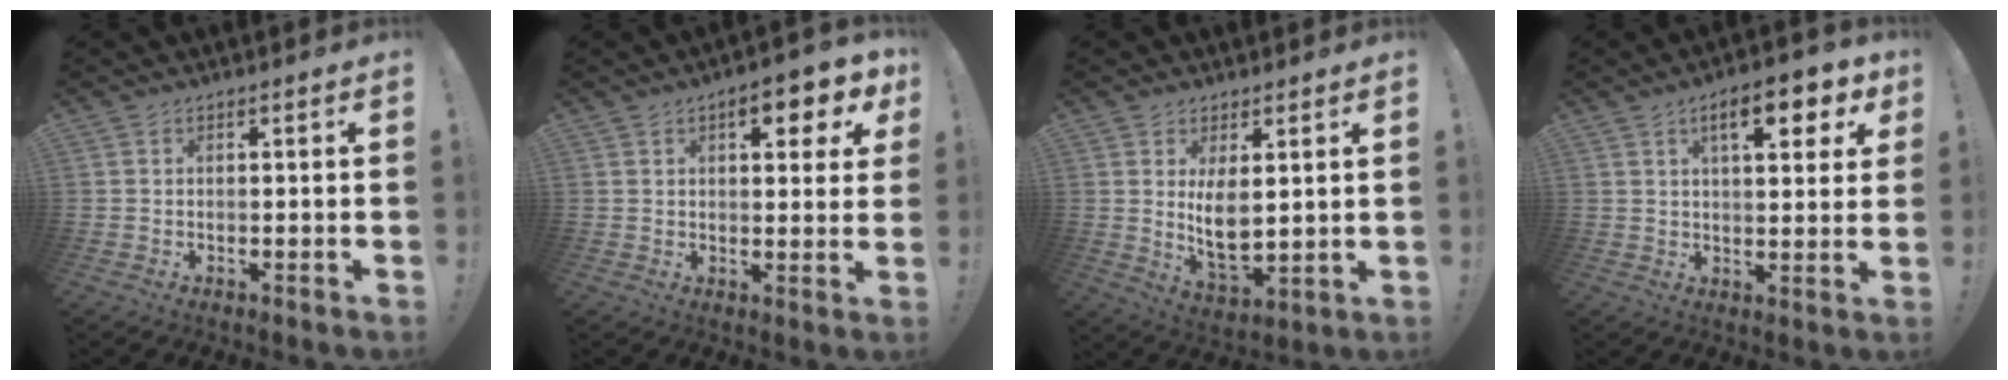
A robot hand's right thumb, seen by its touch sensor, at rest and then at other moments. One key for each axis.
{"total": 8.0, "fx": 3.8, "fy": 3.2, "fz": 6.3, "tx": -0.070, "ty": -0.013, "tz": 0.057}
{"total": 8.5, "fx": 2.4, "fy": 4.3, "fz": 6.9, "tx": -0.128, "ty": -0.024, "tz": 0.047}
{"total": 11.2, "fx": 5.1, "fy": 3.9, "fz": 9.2, "tx": -0.125, "ty": -0.015, "tz": 0.076}